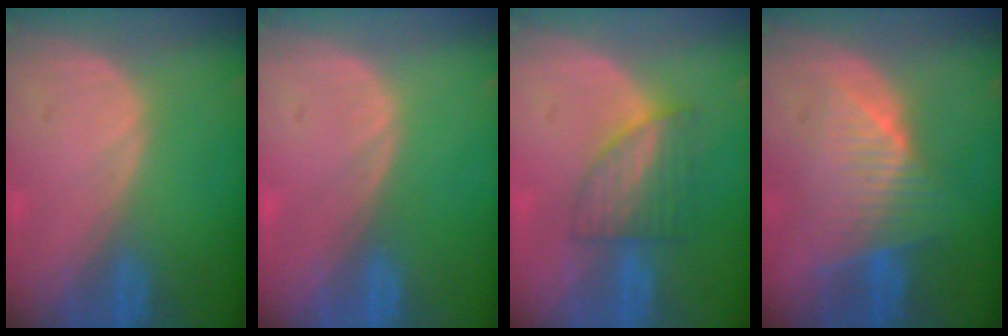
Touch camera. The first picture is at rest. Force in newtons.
{"total": 0.0}
{"total": 6.0, "press": 5.6, "slide": 2.2}
{"total": 8.1, "press": 7.1, "slide": 3.9}